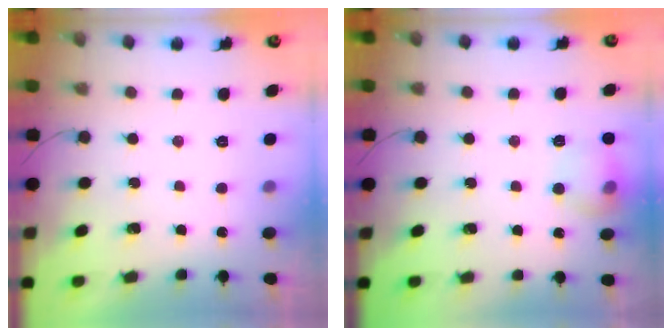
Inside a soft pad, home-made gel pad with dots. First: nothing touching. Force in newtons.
{"total": 9.1, "press": 9.1, "slide": 0.6}